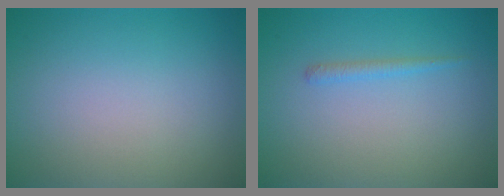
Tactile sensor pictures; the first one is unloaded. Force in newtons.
{"total": 0.9, "press": 0.9, "slide": 0.1}